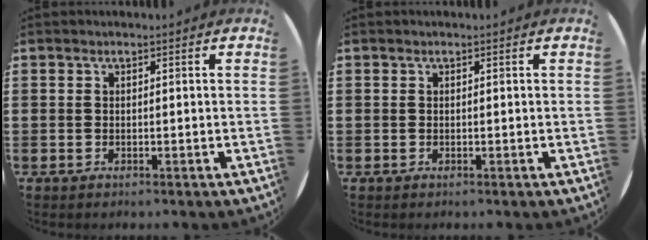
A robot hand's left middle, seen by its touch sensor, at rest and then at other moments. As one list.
[{"total": 0.0}]